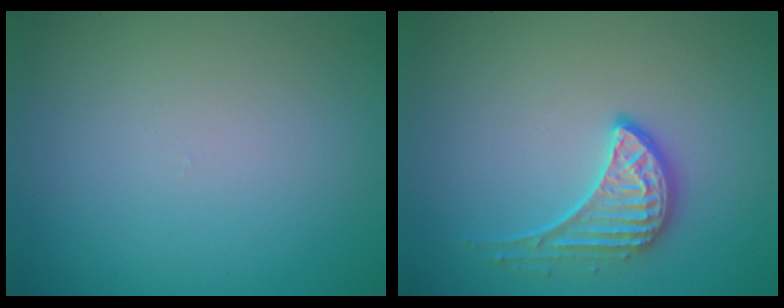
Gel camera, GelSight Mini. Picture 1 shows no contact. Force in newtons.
{"total": 2.7, "press": 2.2, "slide": 1.6}